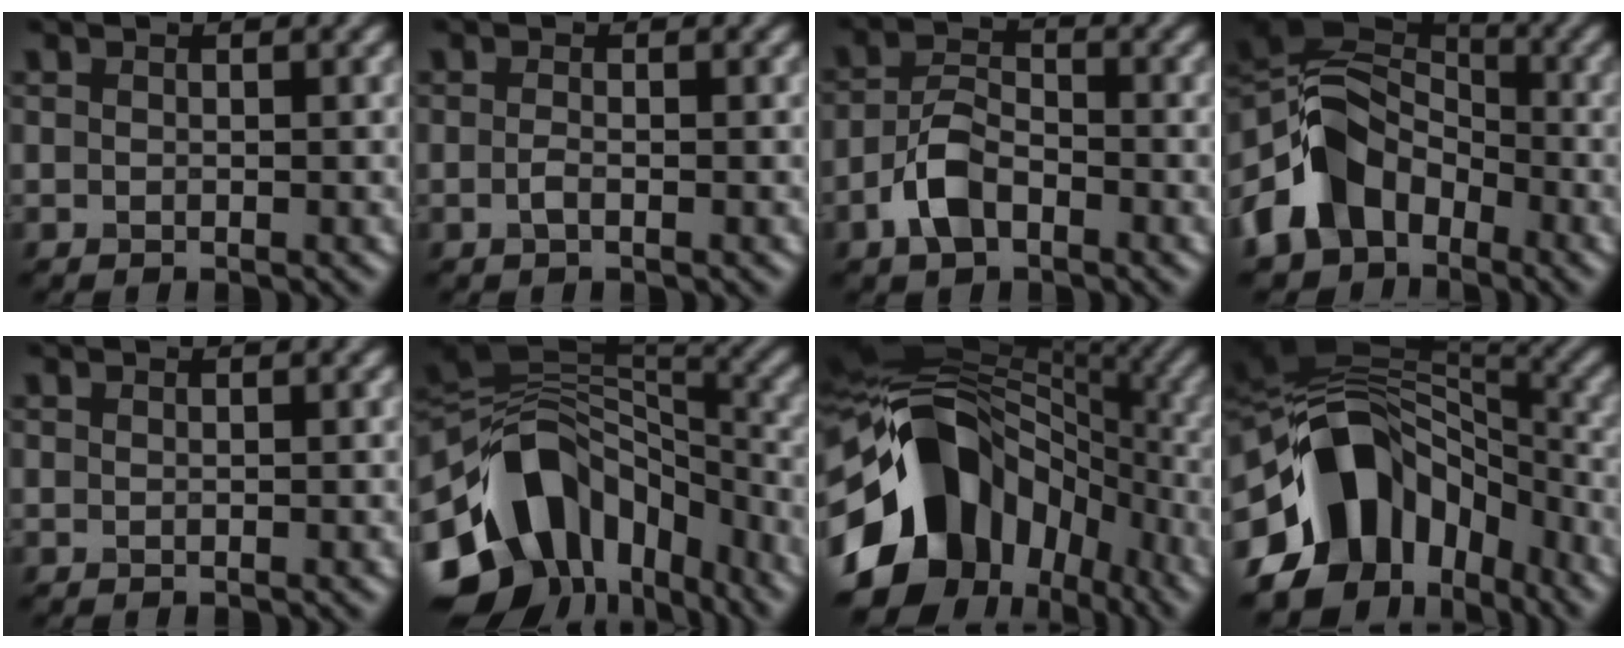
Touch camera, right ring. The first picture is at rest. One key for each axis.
{"total": 0.9, "fx": -0.4, "fy": 0.3, "fz": 0.7, "tx": -0.018, "ty": 0.000, "tz": -0.009}
{"total": 4.1, "fx": -2.2, "fy": 2.3, "fz": 2.6, "tx": -0.049, "ty": 0.006, "tz": -0.050}
{"total": 8.8, "fx": -4.0, "fy": 6.5, "fz": 4.4, "tx": -0.068, "ty": 0.007, "tz": -0.093}
{"total": 0.0}
{"total": 14.4, "fx": -6.0, "fy": 10.0, "fz": 8.5, "tx": -0.171, "ty": 0.011, "tz": -0.105}
{"total": 15.1, "fx": -4.1, "fy": 11.4, "fz": 9.0, "tx": -0.144, "ty": 0.001, "tz": -0.083}
{"total": 13.7, "fx": -4.7, "fy": 9.7, "fz": 8.4, "tx": -0.147, "ty": 0.019, "tz": -0.098}